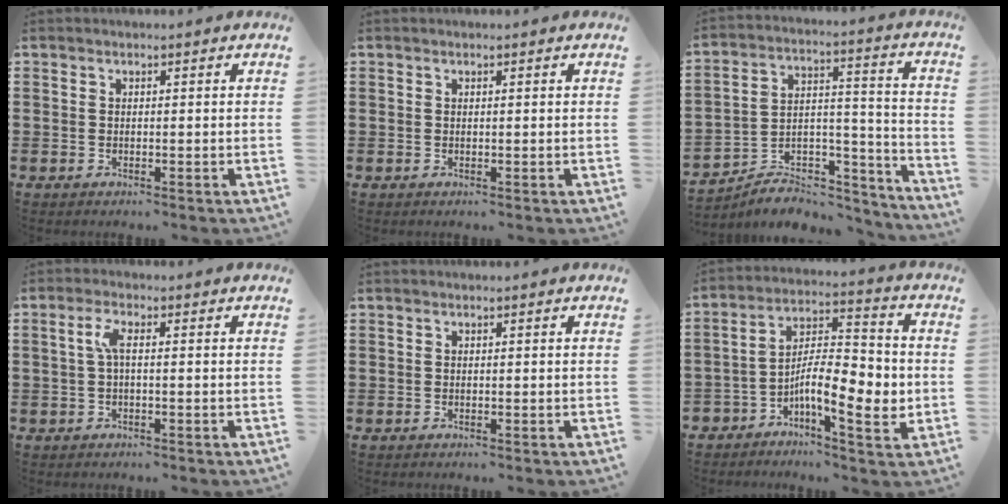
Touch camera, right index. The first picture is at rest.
{"total": 0.0}
{"total": 5.9, "force": [-5.1, 2.7, 1.2], "torque": [-0.016, 0.010, -0.098]}
{"total": 3.1, "force": [0.0, 0.7, 3.0], "torque": [-0.073, -0.001, -0.007]}
{"total": 0.0}
{"total": 10.0, "force": [-3.3, 3.1, 8.9], "torque": [-0.159, 0.001, -0.058]}